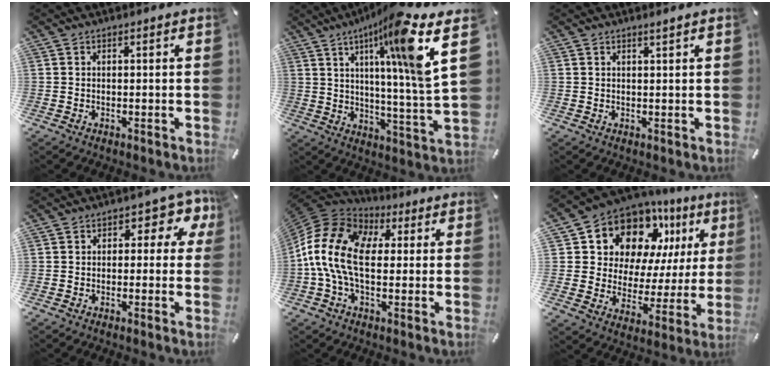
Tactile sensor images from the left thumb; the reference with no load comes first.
{"total": 19.9, "force": [10.4, 0.9, 17.0], "torque": [-0.261, -0.063, 0.137]}
{"total": 1.0, "force": [0.8, -0.1, 0.6], "torque": [-0.012, -0.001, 0.014]}
{"total": 5.3, "force": [1.1, 3.5, 3.8], "torque": [-0.047, 0.001, 0.012]}
{"total": 14.9, "force": [-1.1, 9.8, 11.2], "torque": [-0.248, 0.013, -0.024]}
{"total": 13.6, "force": [9.5, 8.6, 4.5], "torque": [-0.076, -0.083, 0.172]}